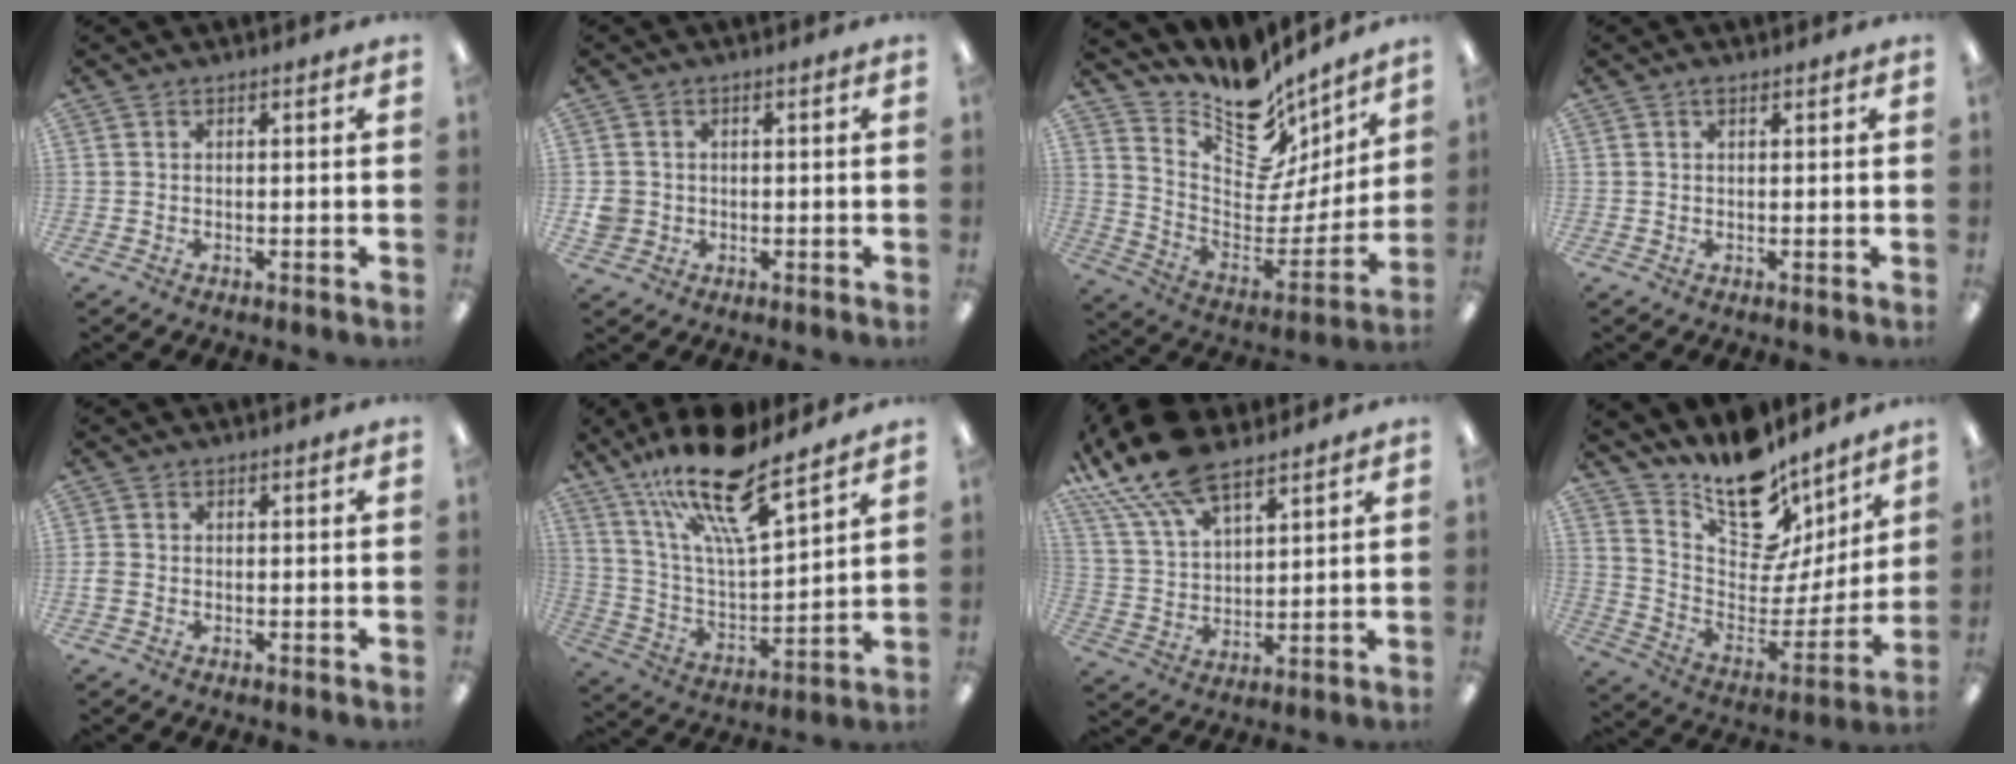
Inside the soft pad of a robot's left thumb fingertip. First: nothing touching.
{"total": 3.7, "force": [-0.1, 3.6, 0.7], "torque": [-0.009, 0.006, -0.002]}
{"total": 14.0, "force": [10.9, 7.0, 5.4], "torque": [-0.073, -0.118, 0.187]}
{"total": 1.1, "force": [0.8, 0.4, 0.6], "torque": [-0.006, -0.001, 0.011]}
{"total": 1.5, "force": [-0.5, 1.2, 0.7], "torque": [-0.011, 0.003, -0.008]}
{"total": 20.4, "force": [14.7, 5.6, 13.0], "torque": [-0.230, -0.092, 0.249]}
{"total": 18.6, "force": [12.9, 7.9, 10.9], "torque": [-0.240, -0.055, 0.232]}
{"total": 18.3, "force": [13.6, 9.2, 8.2], "torque": [-0.122, -0.119, 0.240]}